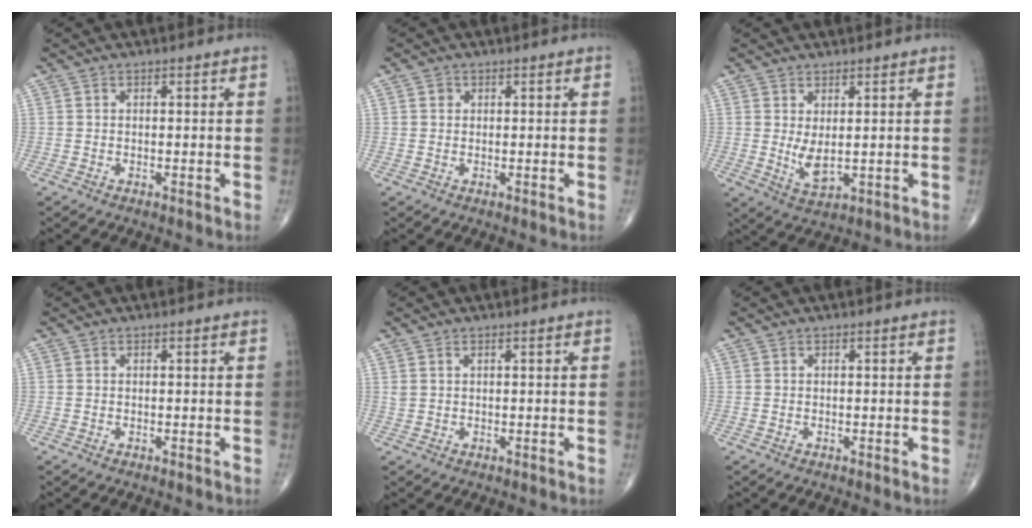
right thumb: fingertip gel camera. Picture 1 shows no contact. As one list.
[{"total": 1.5, "force": [0.6, 1.2, 0.7], "torque": [-0.006, 0.000, 0.007]}, {"total": 4.6, "force": [0.6, 1.9, 4.1], "torque": [-0.072, -0.017, 0.022]}, {"total": 0.0}, {"total": 1.1, "force": [0.6, 0.5, 0.7], "torque": [-0.016, 0.006, 0.017]}, {"total": 0.0}]